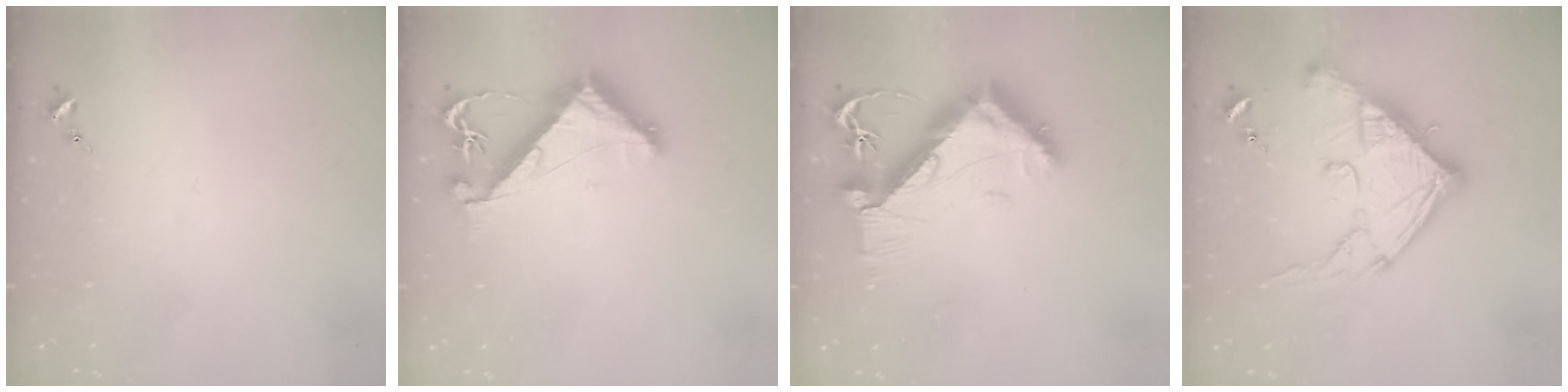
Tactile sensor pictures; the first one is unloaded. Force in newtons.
{"total": 8.0, "press": 8.0, "slide": 0.7}
{"total": 12.1, "press": 12.0, "slide": 1.7}
{"total": 19.6, "press": 19.5, "slide": 2.0}